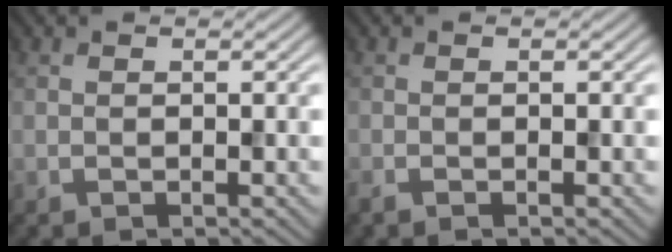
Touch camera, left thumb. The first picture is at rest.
{"total": 1.0, "force": [-0.8, 0.0, 0.6], "torque": [-0.012, -0.005, -0.018]}